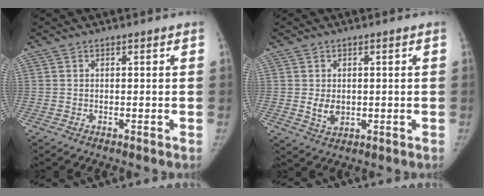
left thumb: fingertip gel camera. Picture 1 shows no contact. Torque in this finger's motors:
{"motor_torque": [-0.15, 0.25, -0.08, 0.07, 0.00]}